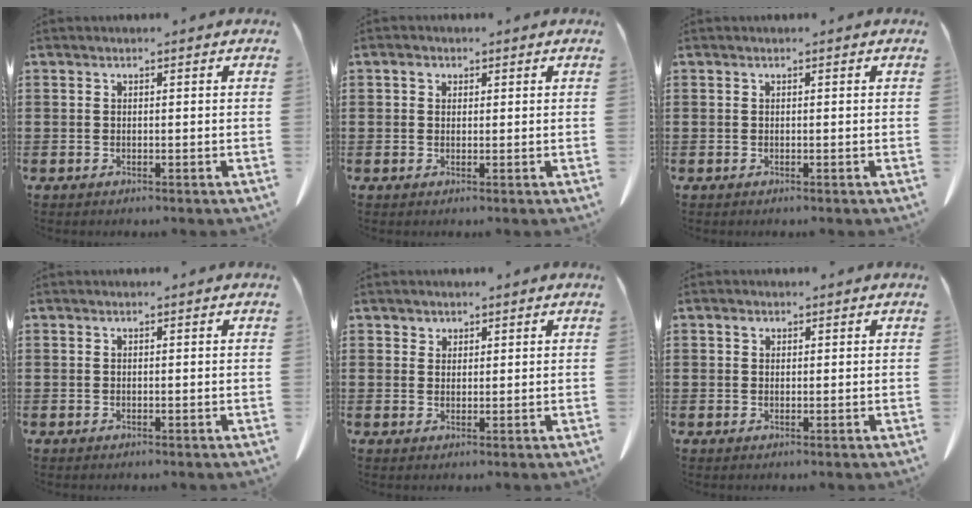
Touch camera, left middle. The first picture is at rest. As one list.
[{"total": 1.5, "force": [0.7, 1.2, 0.7], "torque": [-0.010, 0.003, 0.011]}, {"total": 0.0}, {"total": 0.0}, {"total": 1.6, "force": [1.4, 0.9, 0.0], "torque": [-0.004, 0.003, 0.029]}, {"total": 1.1, "force": [0.5, 0.8, 0.5], "torque": [-0.005, 0.002, 0.009]}]